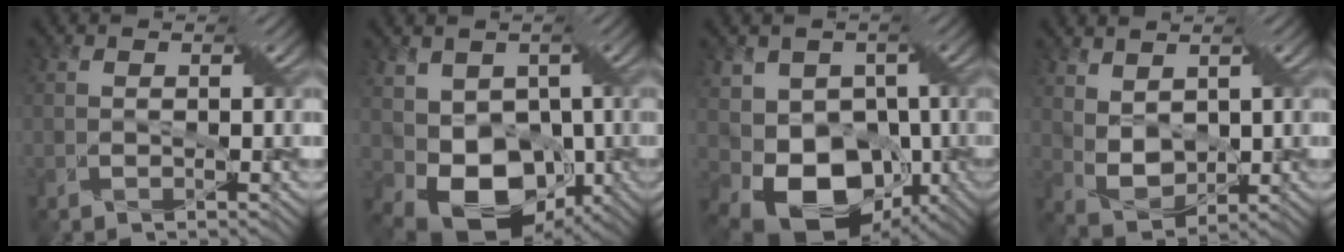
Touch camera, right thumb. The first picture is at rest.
{"total": 9.5, "force": [-1.0, 7.0, 6.3], "torque": [-0.125, -0.031, -0.013]}
{"total": 11.8, "force": [-2.8, 8.7, 7.5], "torque": [-0.143, -0.025, -0.044]}
{"total": 4.7, "force": [2.3, 2.8, 3.0], "torque": [-0.085, -0.004, 0.048]}